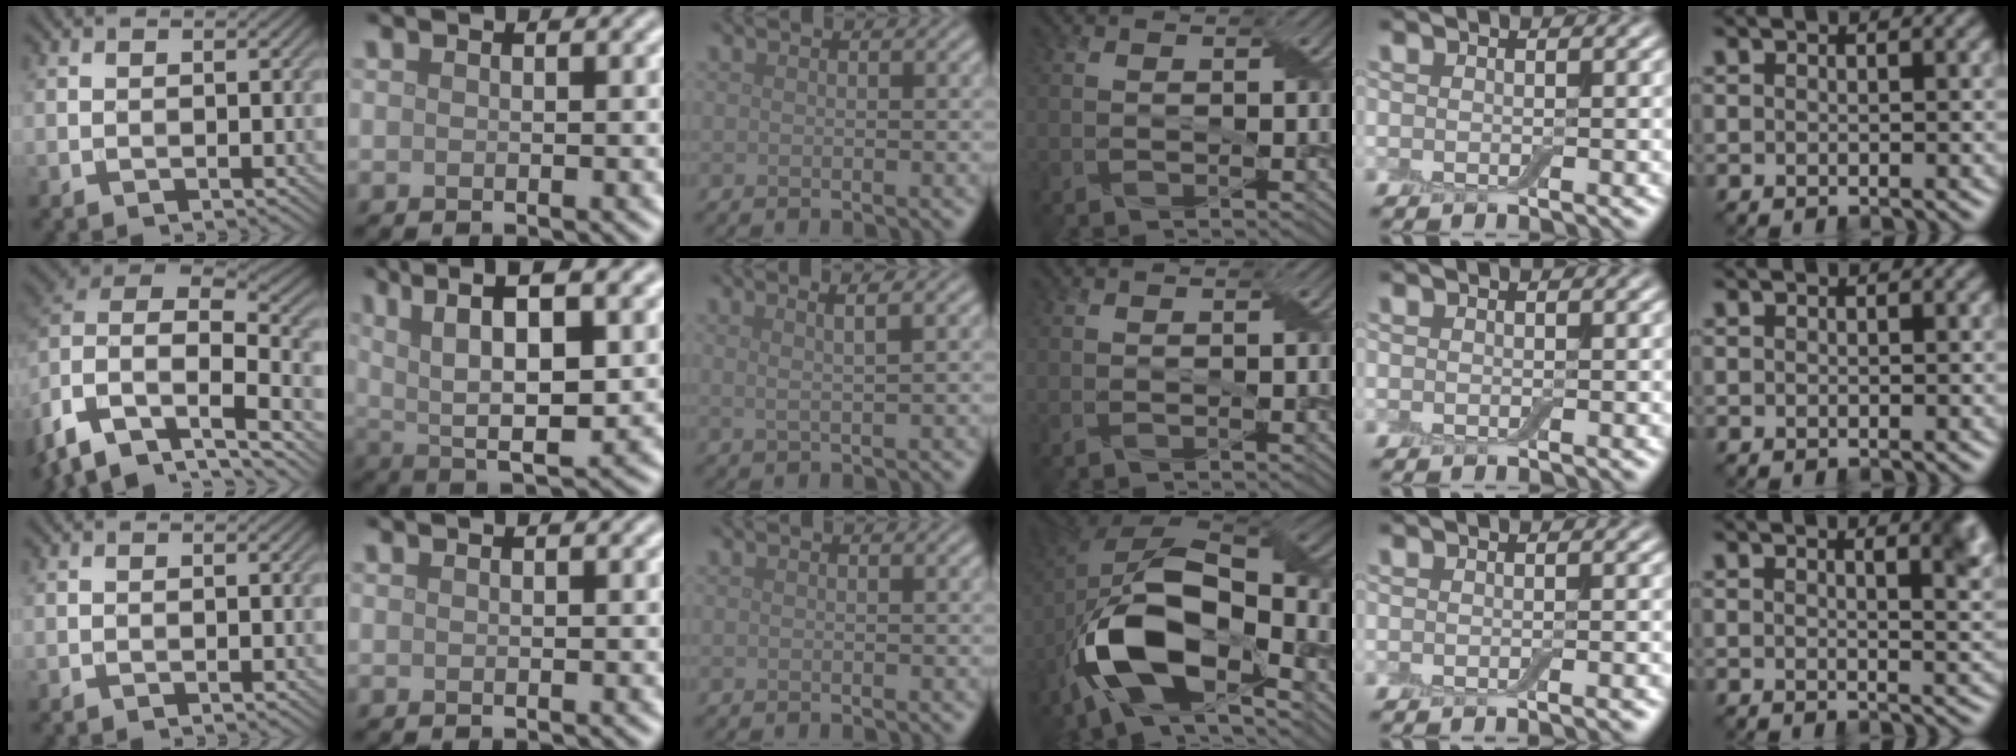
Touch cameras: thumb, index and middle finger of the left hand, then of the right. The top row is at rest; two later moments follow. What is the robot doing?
{"motion": "peel", "object": "bubble wrap"}